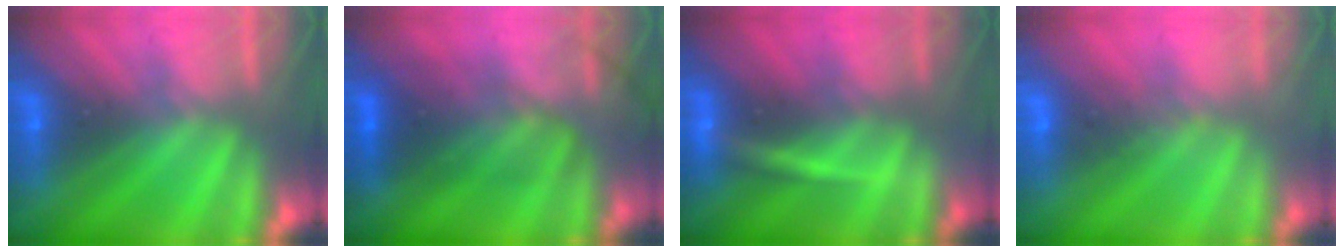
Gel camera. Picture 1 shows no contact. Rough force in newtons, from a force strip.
{"total": 2.9}
{"total": 2.9}
{"total": 4.9}